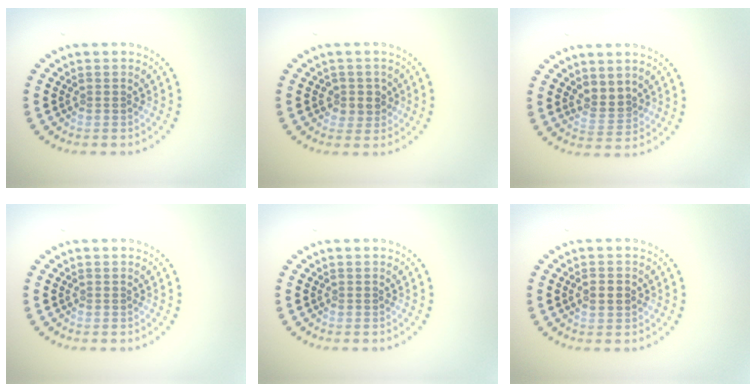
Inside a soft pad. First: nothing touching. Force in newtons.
{"total": 1.8, "press": 1.7, "slide": 0.8}
{"total": 1.8, "press": 1.5, "slide": 1.0}
{"total": 0.0}
{"total": 0.0}
{"total": 2.2, "press": 2.2, "slide": 0.1}